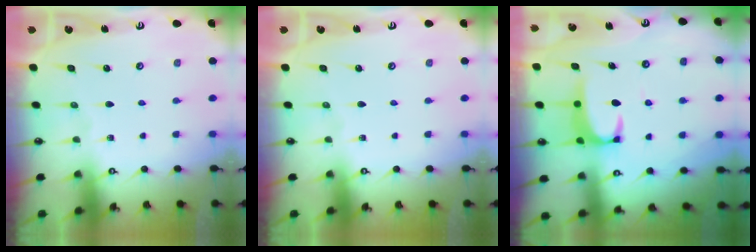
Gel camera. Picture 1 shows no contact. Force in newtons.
{"total": 0.0}
{"total": 2.0, "press": 2.0, "slide": 0.3}